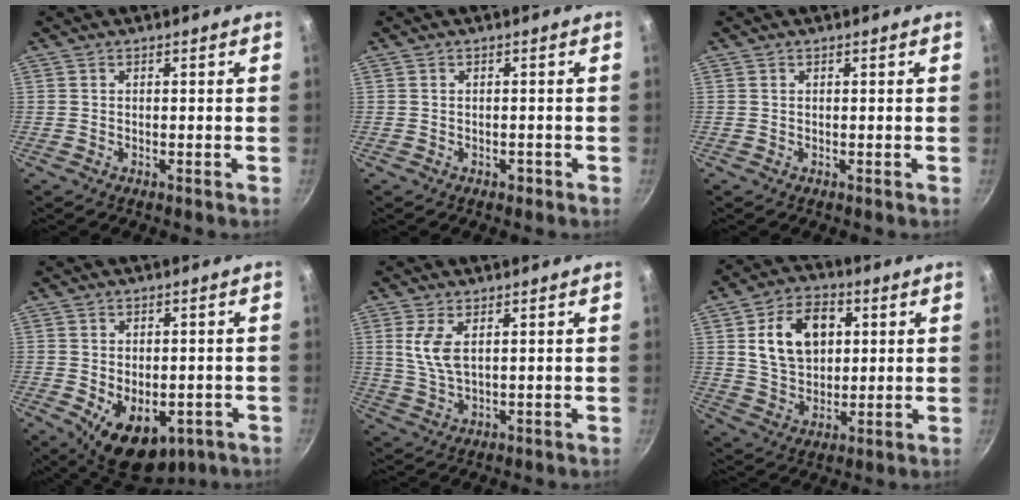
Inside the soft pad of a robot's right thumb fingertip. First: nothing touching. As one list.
[{"total": 1.1, "force": [-0.7, 0.8, 0.5], "torque": [-0.001, 0.009, -0.005]}, {"total": 0.0}, {"total": 12.1, "force": [-4.0, 7.5, 8.5], "torque": [-0.092, -0.004, -0.037]}, {"total": 5.8, "force": [1.9, 2.6, 4.8], "torque": [-0.097, -0.012, 0.041]}, {"total": 13.6, "force": [3.4, 9.5, 9.1], "torque": [-0.126, -0.002, 0.058]}]